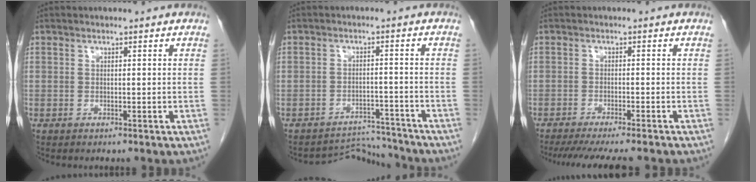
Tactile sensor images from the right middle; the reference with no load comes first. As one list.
[{"total": 5.4, "force": [-5.0, 0.3, -2.0], "torque": [0.038, 0.016, -0.072]}, {"total": 11.4, "force": [-9.9, 0.7, 5.6], "torque": [-0.068, -0.019, -0.137]}]